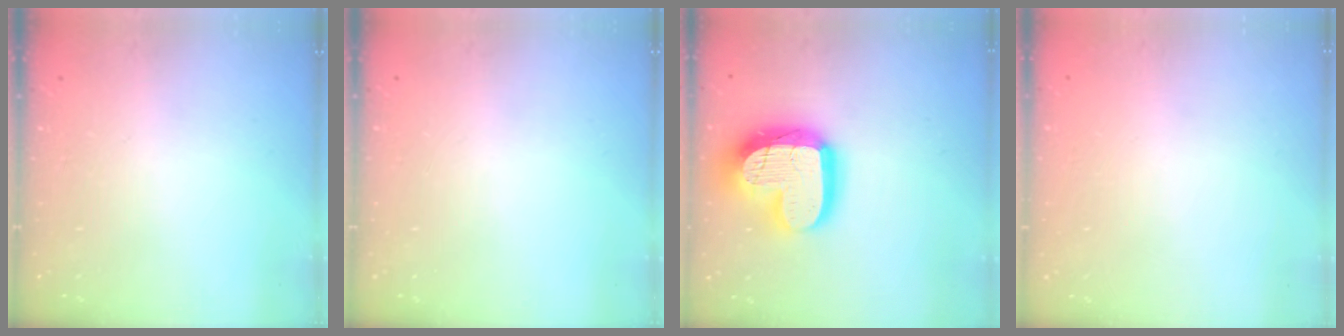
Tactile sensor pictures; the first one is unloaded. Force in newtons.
{"total": 0.0}
{"total": 21.7, "press": 21.6, "slide": 1.9}
{"total": 0.0}